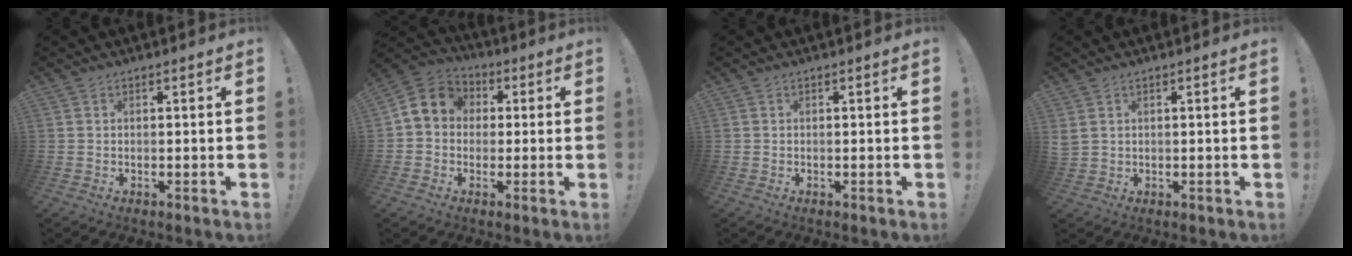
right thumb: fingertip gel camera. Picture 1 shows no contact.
{"total": 9.0, "force": [1.3, 7.8, 4.3], "torque": [-0.062, 0.013, 0.032]}
{"total": 0.0}
{"total": 2.4, "force": [1.3, 1.6, 1.2], "torque": [-0.021, -0.003, 0.026]}